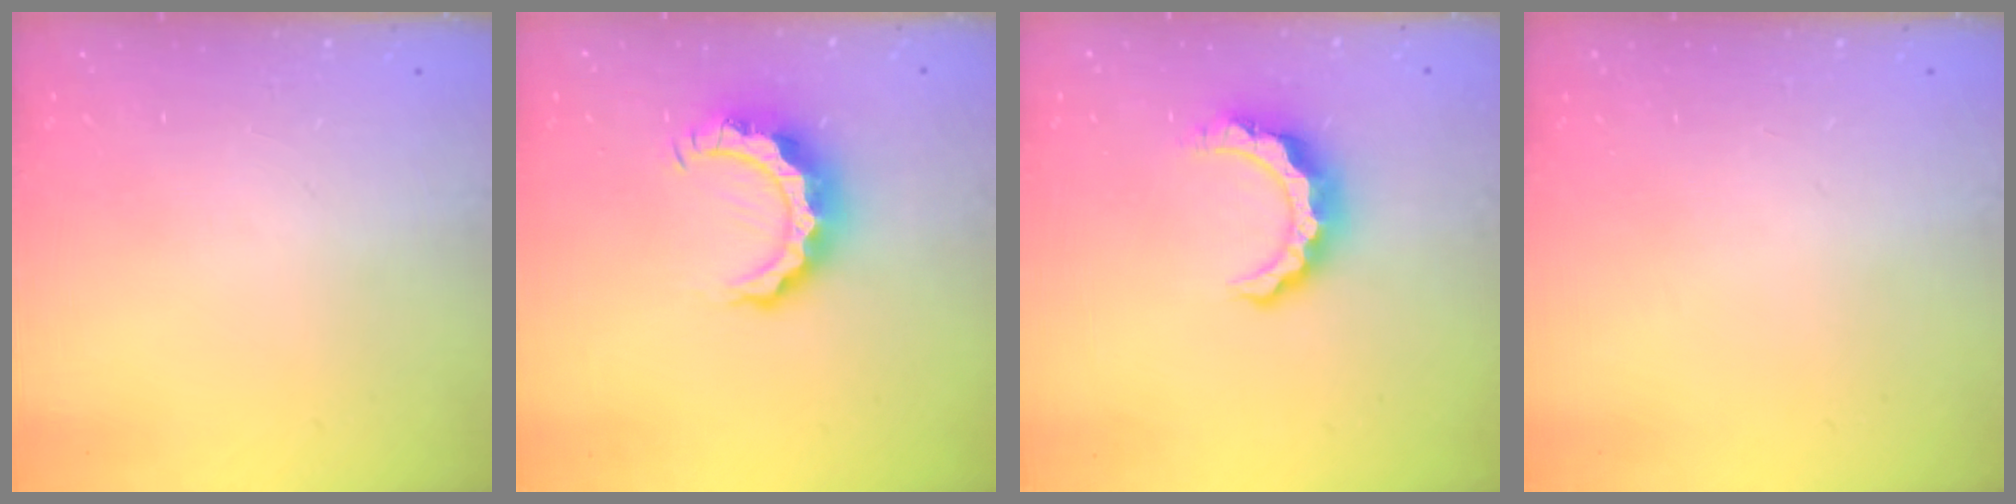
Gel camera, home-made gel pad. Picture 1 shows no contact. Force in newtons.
{"total": 10.1, "press": 10.1, "slide": 0.7}
{"total": 8.1, "press": 8.1, "slide": 0.7}
{"total": 0.0}